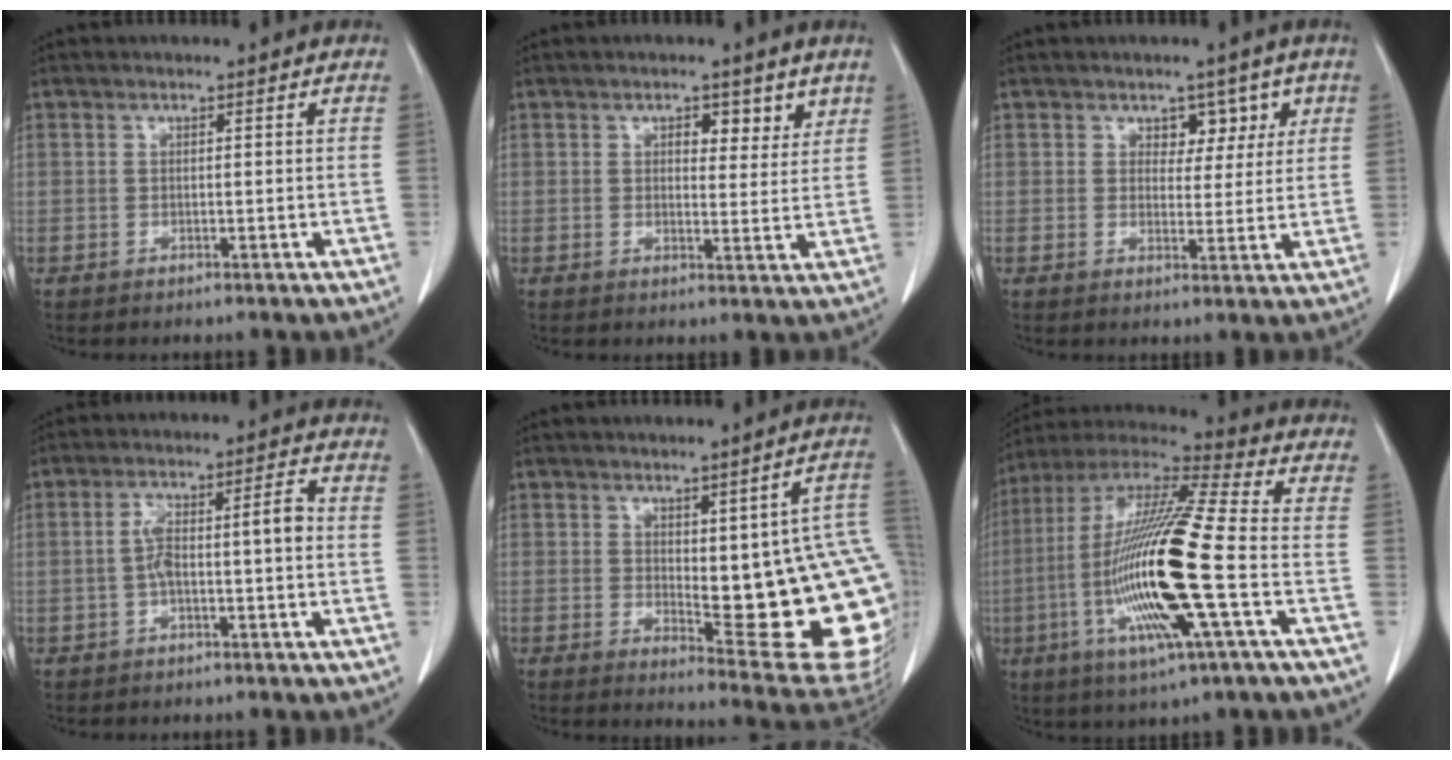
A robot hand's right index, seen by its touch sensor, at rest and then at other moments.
{"total": 4.2, "force": [2.4, 2.3, 2.6], "torque": [-0.021, -0.003, 0.030]}
{"total": 4.2, "force": [2.1, 3.0, 2.0], "torque": [-0.008, 0.007, 0.030]}
{"total": 6.7, "force": [-0.6, 1.3, 6.6], "torque": [-0.121, 0.031, -0.008]}
{"total": 19.6, "force": [-0.4, 4.8, 19.0], "torque": [-0.156, 0.001, 0.015]}
{"total": 21.1, "force": [-4.6, 1.2, 20.6], "torque": [-0.432, -0.019, -0.093]}